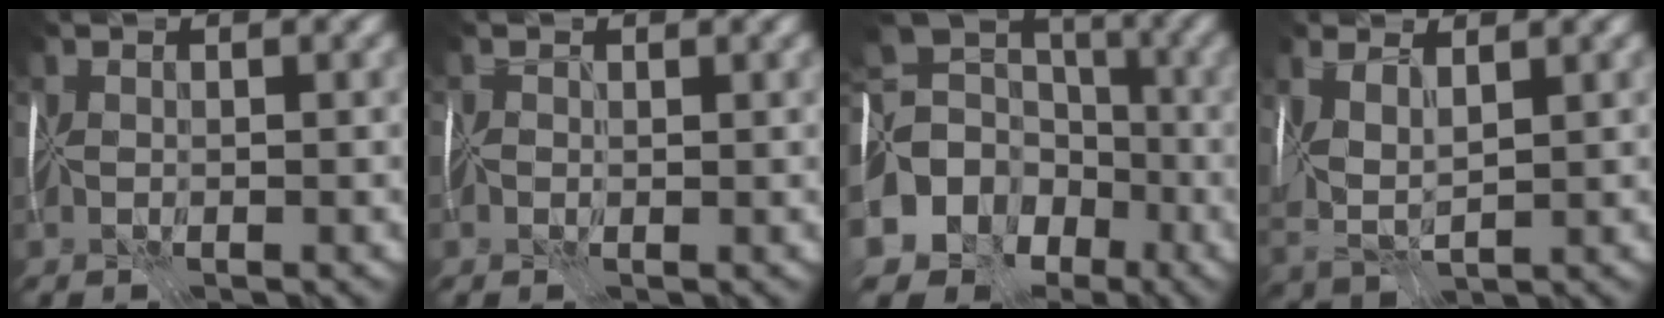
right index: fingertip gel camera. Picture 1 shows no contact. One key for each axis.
{"total": 0.8, "fx": 0.1, "fy": 0.8, "fz": 0.1, "tx": 0.002, "ty": 0.009, "tz": -0.012}
{"total": 14.9, "fx": -6.4, "fy": 11.8, "fz": 6.5, "tx": -0.154, "ty": -0.018, "tz": -0.109}
{"total": 3.4, "fx": 0.9, "fy": 1.4, "fz": 3.0, "tx": -0.087, "ty": -0.004, "tz": 0.027}